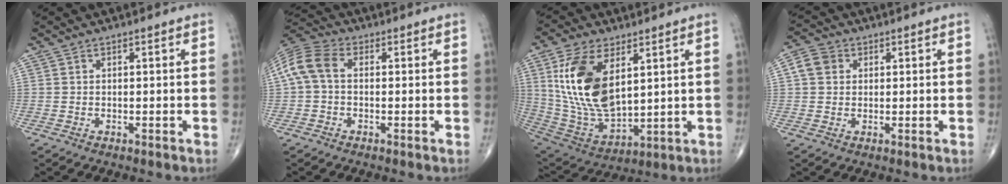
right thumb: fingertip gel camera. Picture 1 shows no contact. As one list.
[{"total": 7.7, "force": [0.3, 5.1, 5.8], "torque": [-0.124, 0.024, -0.004]}, {"total": 18.5, "force": [5.7, 9.6, 14.8], "torque": [-0.279, -0.027, 0.124]}, {"total": 4.3, "force": [1.0, 3.7, 2.0], "torque": [-0.027, 0.008, 0.014]}]